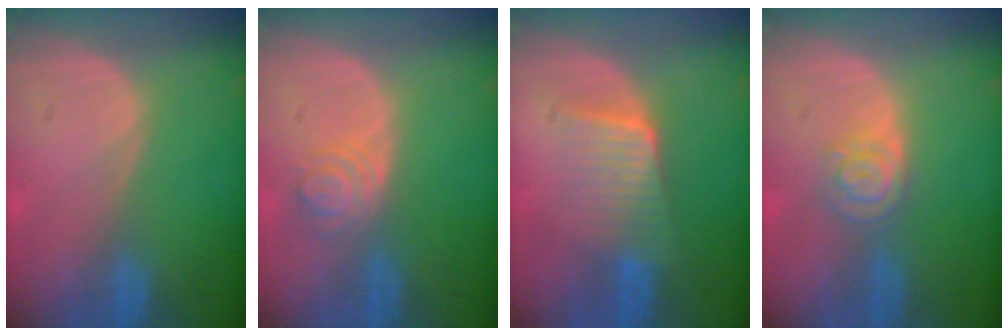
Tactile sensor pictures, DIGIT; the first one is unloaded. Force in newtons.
{"total": 3.9, "press": 3.7, "slide": 1.3}
{"total": 6.6, "press": 5.8, "slide": 3.1}
{"total": 4.5, "press": 3.9, "slide": 2.2}